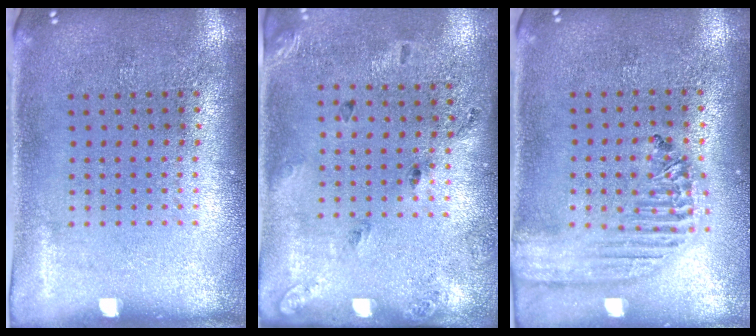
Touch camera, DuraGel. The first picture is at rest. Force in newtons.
{"total": 1.7, "press": 1.0, "slide": 1.4}
{"total": 1.9, "press": 1.7, "slide": 0.7}